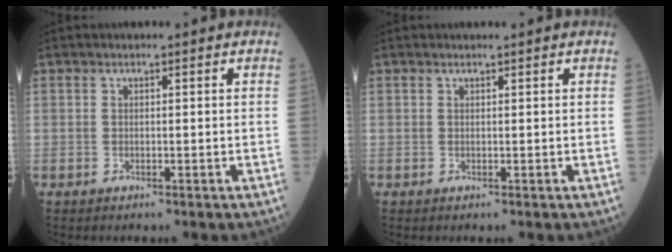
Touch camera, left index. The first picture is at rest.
{"total": 0.6, "force": [0.6, -0.1, 0.2], "torque": [-0.009, 0.001, 0.012]}